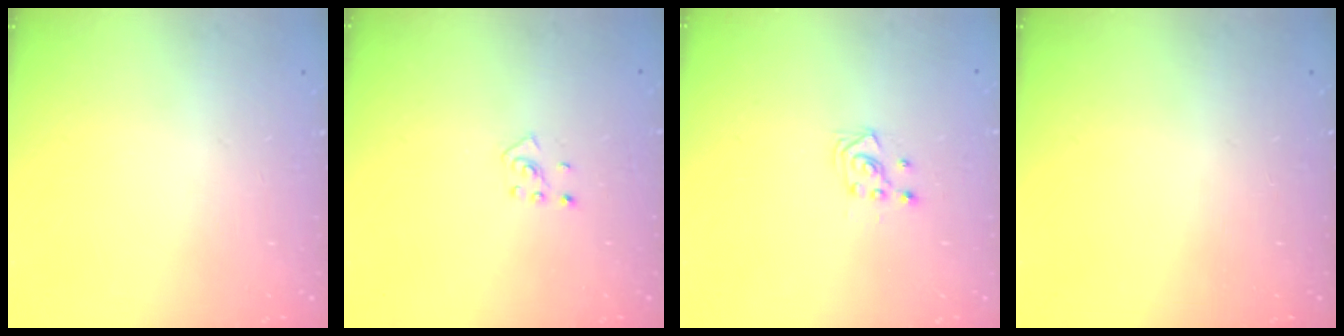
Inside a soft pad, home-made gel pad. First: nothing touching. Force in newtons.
{"total": 2.7, "press": 2.6, "slide": 0.9}
{"total": 2.9, "press": 2.9, "slide": 0.3}
{"total": 0.0}